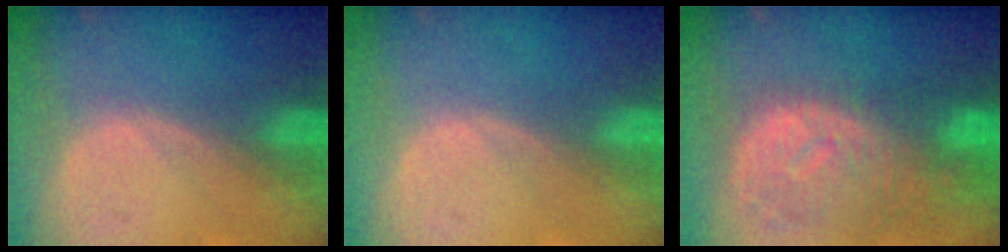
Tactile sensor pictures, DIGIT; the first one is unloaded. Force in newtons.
{"total": 0.0}
{"total": 11.4, "press": 10.0, "slide": 5.5}